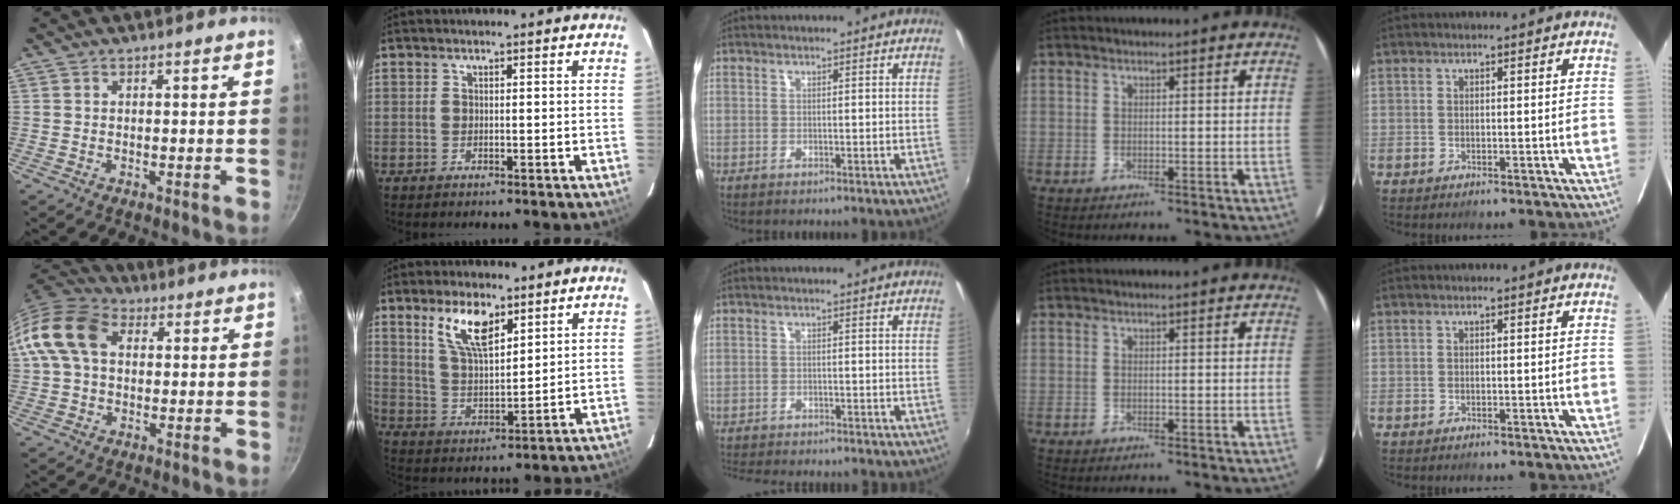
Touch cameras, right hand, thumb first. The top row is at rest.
{"thumb": {"total": 13.1, "force": [2.7, 9.2, 8.9], "torque": [-0.154, 0.023, 0.030]}, "index": {"total": 10.0, "force": [5.8, 4.1, 7.0], "torque": [-0.129, 0.007, 0.119]}, "middle": {"total": 9.1, "force": [-8.2, 1.9, 3.3], "torque": [-0.082, -0.018, -0.123]}}